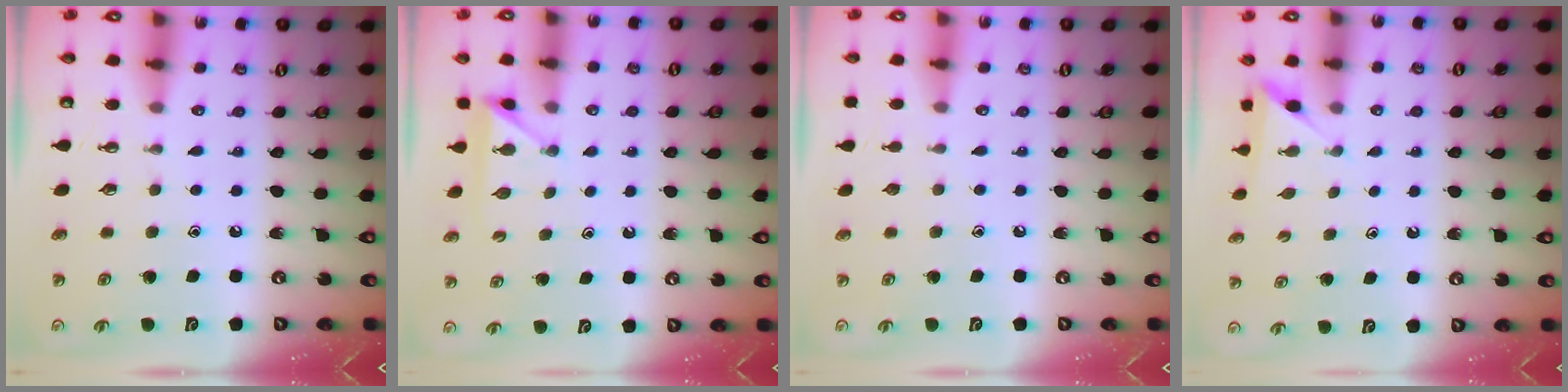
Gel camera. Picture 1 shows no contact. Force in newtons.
{"total": 3.0, "press": 3.0, "slide": 0.4}
{"total": 0.0}
{"total": 2.2, "press": 2.2, "slide": 0.2}